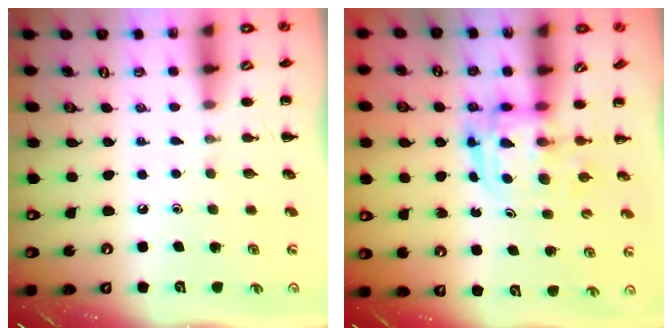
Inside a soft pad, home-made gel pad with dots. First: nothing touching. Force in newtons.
{"total": 3.0, "press": 3.0, "slide": 0.3}